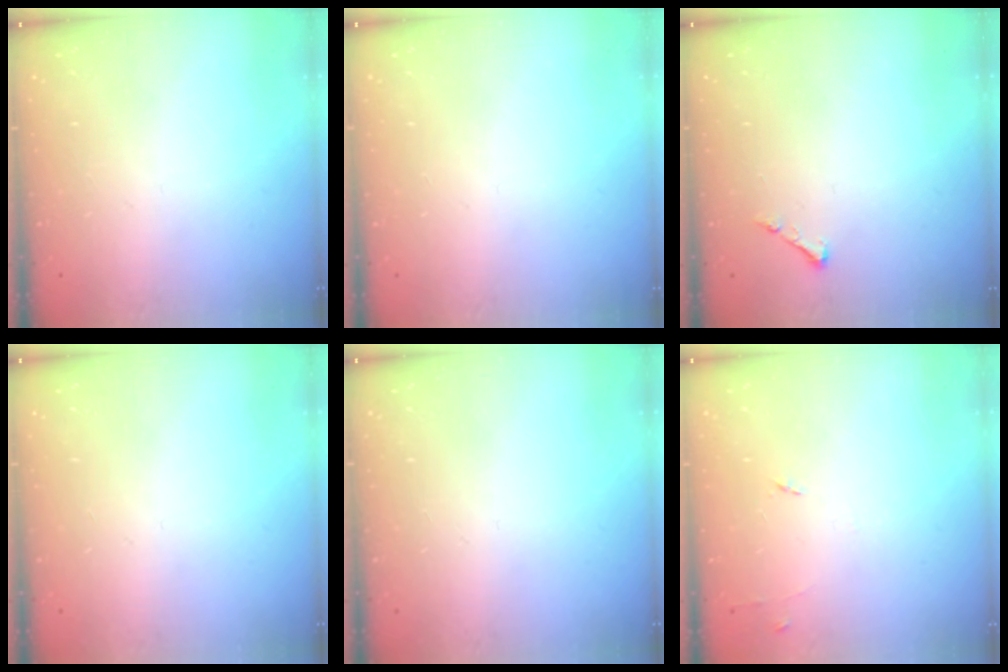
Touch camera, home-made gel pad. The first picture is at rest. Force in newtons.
{"total": 0.0}
{"total": 3.3, "press": 3.3, "slide": 0.6}
{"total": 0.0}
{"total": 0.0}
{"total": 5.3, "press": 5.2, "slide": 0.8}